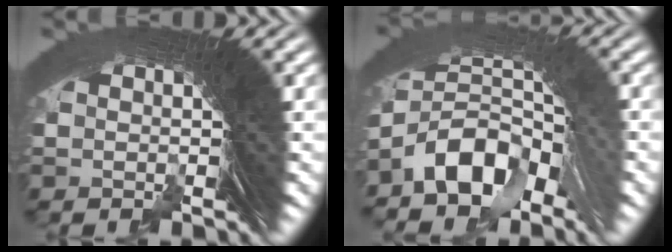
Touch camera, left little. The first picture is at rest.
{"total": 6.8, "force": [-0.5, 3.6, 5.8], "torque": [-0.124, -0.013, -0.002]}